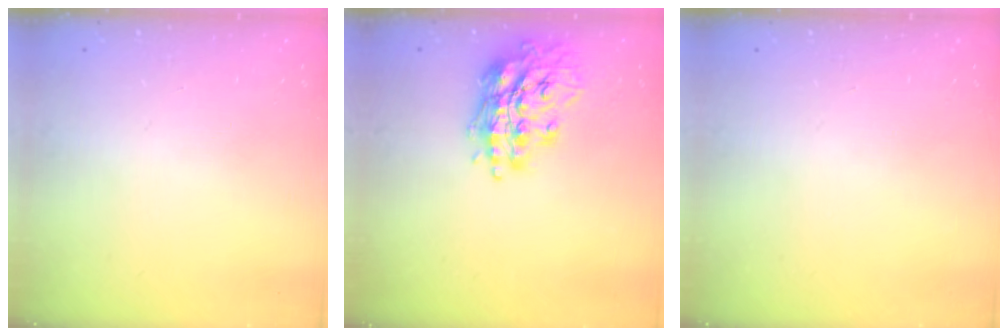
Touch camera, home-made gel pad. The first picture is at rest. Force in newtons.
{"total": 17.4, "press": 17.4, "slide": 1.4}
{"total": 0.6, "press": 0.0, "slide": 0.6}